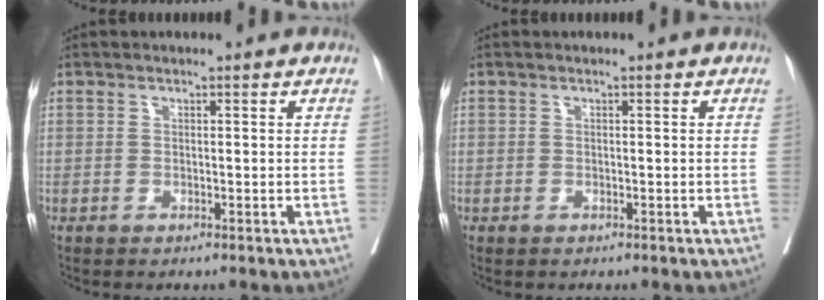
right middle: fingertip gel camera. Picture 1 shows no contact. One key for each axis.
{"total": 0.0}